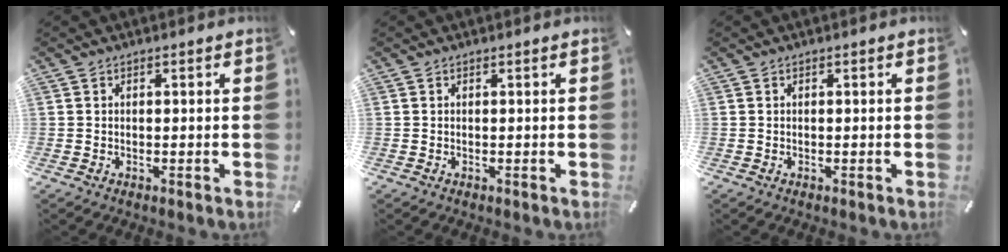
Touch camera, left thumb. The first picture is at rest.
{"total": 0.0}
{"total": 0.0}